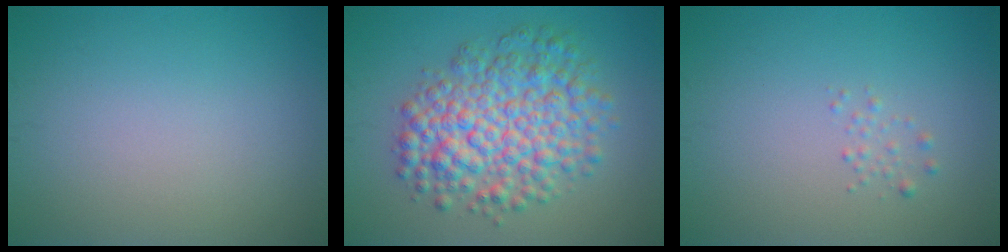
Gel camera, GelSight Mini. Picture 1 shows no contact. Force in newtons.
{"total": 7.8, "press": 7.8, "slide": 0.2}
{"total": 0.8, "press": 0.8, "slide": 0.0}